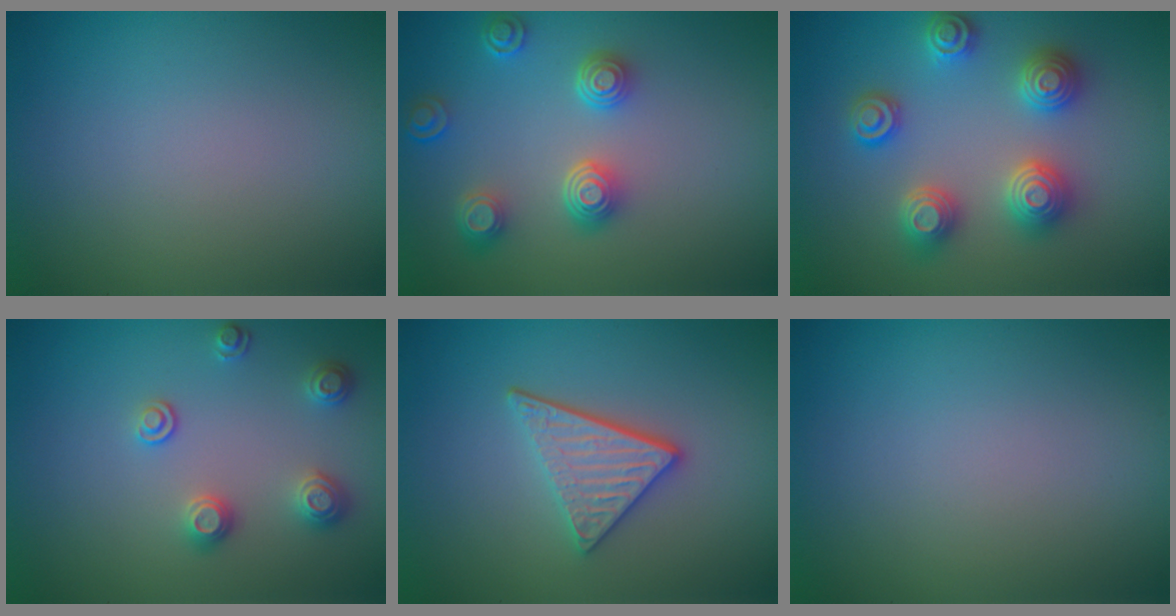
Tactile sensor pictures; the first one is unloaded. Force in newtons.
{"total": 4.2, "press": 3.4, "slide": 2.6}
{"total": 4.8, "press": 4.8, "slide": 0.6}
{"total": 2.4, "press": 2.4, "slide": 0.4}
{"total": 3.6, "press": 3.0, "slide": 2.0}
{"total": 0.0}